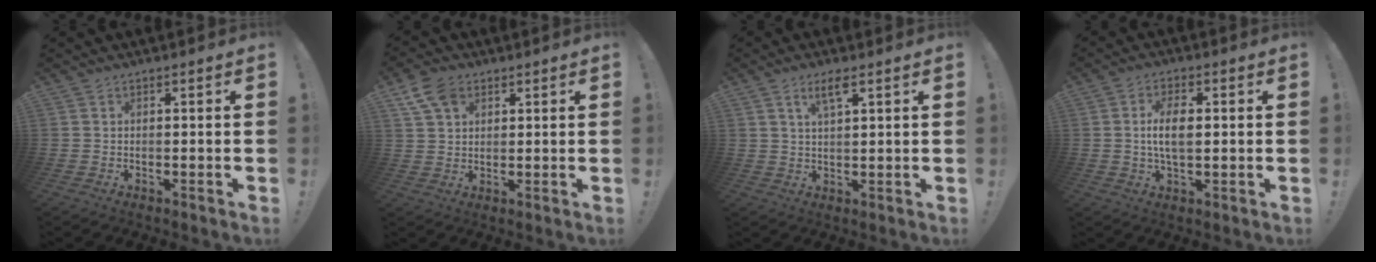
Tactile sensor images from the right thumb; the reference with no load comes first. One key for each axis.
{"total": 7.9, "fx": 4.3, "fy": 5.5, "fz": 3.8, "tx": -0.064, "ty": -0.008, "tz": 0.085}
{"total": 5.0, "fx": 2.9, "fy": 1.4, "fz": 3.8, "tx": -0.065, "ty": -0.005, "tz": 0.047}
{"total": 7.8, "fx": 0.6, "fy": 3.6, "fz": 6.8, "tx": -0.115, "ty": -0.002, "tz": 0.006}